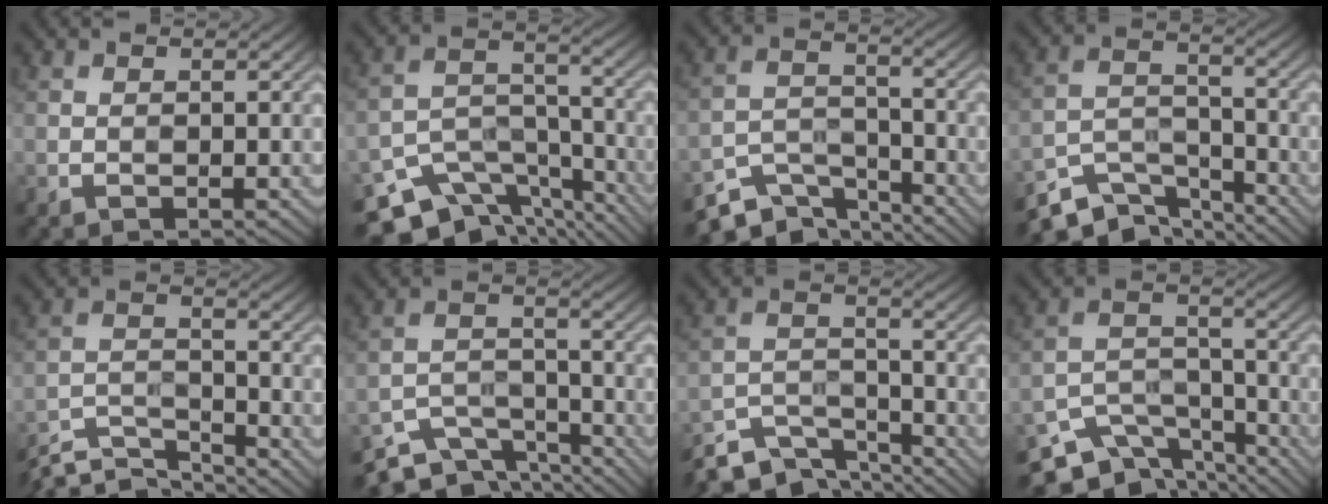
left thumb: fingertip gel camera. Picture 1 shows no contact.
{"total": 12.5, "force": [-9.6, 6.2, 5.1], "torque": [-0.106, -0.016, -0.146]}
{"total": 7.8, "force": [-6.2, 3.4, 3.4], "torque": [-0.069, -0.013, -0.119]}
{"total": 8.8, "force": [-7.0, 3.6, 3.8], "torque": [-0.076, -0.012, -0.136]}
{"total": 7.6, "force": [-6.9, 1.7, 2.6], "torque": [-0.058, -0.011, -0.135]}
{"total": 7.9, "force": [-6.5, 3.4, 3.1], "torque": [-0.060, -0.012, -0.115]}
{"total": 9.0, "force": [-7.4, 3.3, 3.9], "torque": [-0.084, -0.012, -0.139]}
{"total": 10.2, "force": [-8.1, 4.9, 3.9], "torque": [-0.081, -0.012, -0.134]}